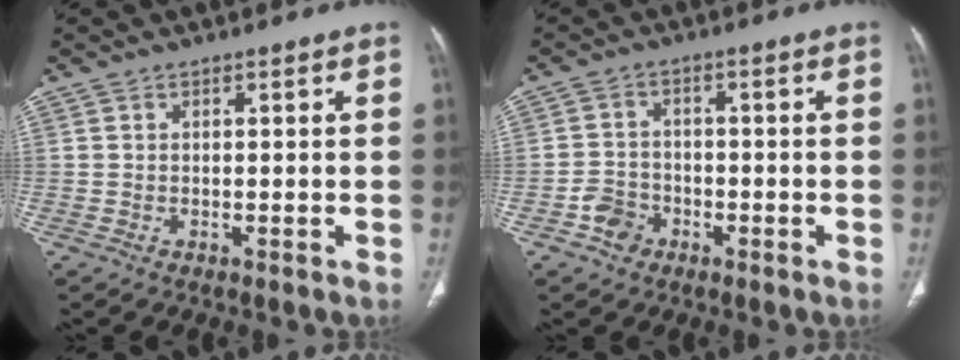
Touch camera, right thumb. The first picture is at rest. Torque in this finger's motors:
{"motor_torque": [1.67, 0.24, 0.08, -0.55, 0.00]}